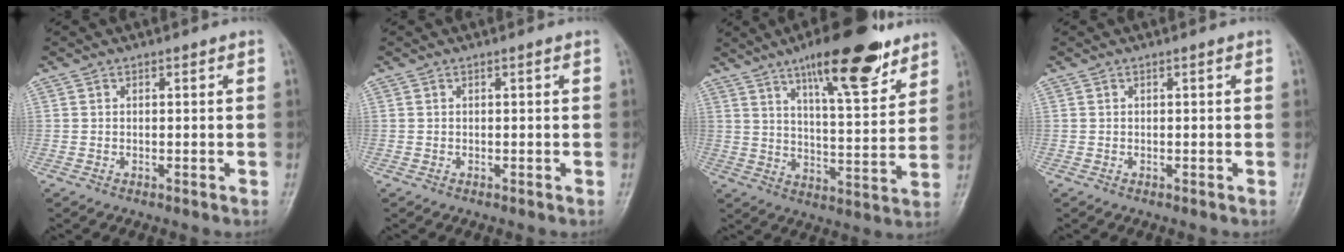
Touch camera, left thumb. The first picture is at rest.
{"total": 0.0}
{"total": 17.2, "force": [11.0, 4.9, 12.3], "torque": [-0.155, -0.055, 0.173]}
{"total": 0.0}